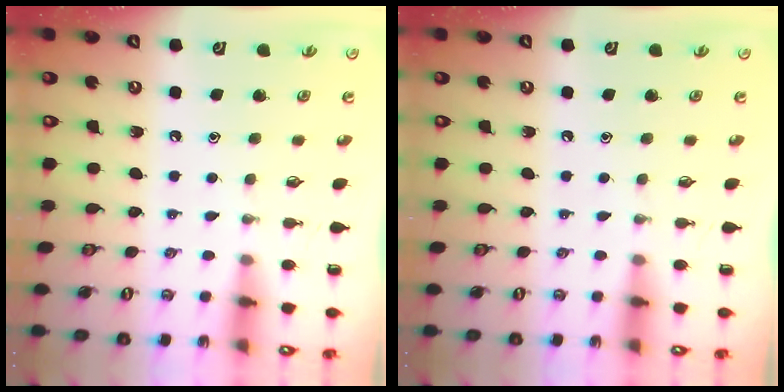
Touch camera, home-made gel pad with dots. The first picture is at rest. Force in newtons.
{"total": 0.0}